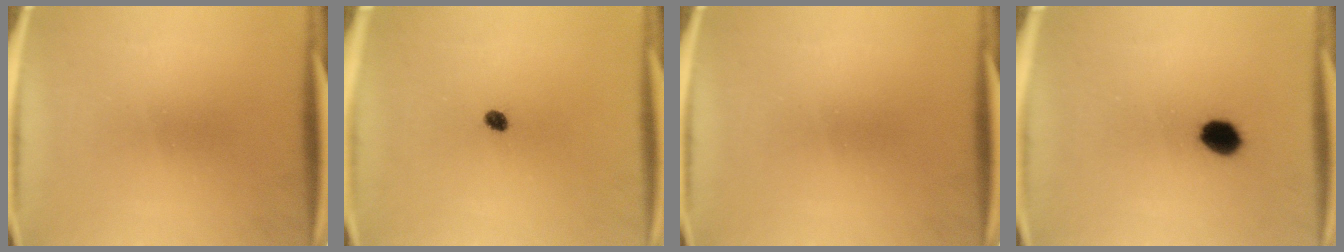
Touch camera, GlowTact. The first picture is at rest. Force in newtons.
{"total": 1.7}
{"total": 0.0}
{"total": 3.8}